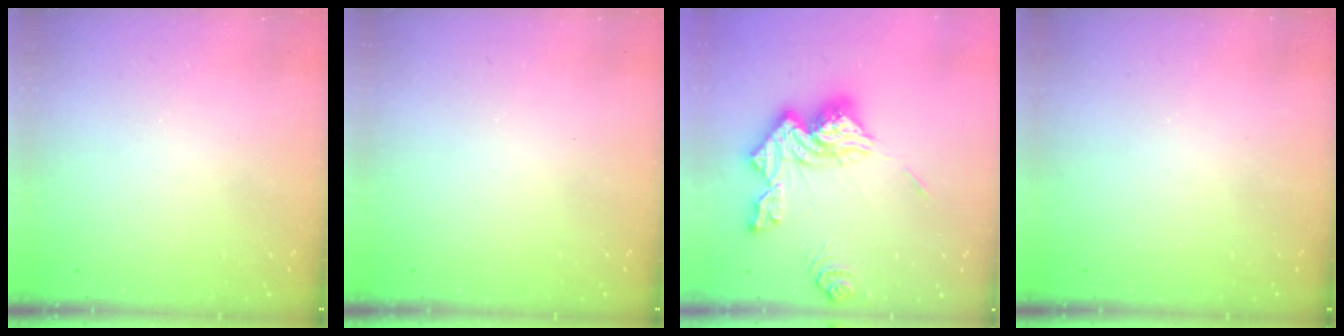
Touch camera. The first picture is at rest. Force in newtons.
{"total": 0.0}
{"total": 16.7, "press": 16.7, "slide": 1.6}
{"total": 0.0}